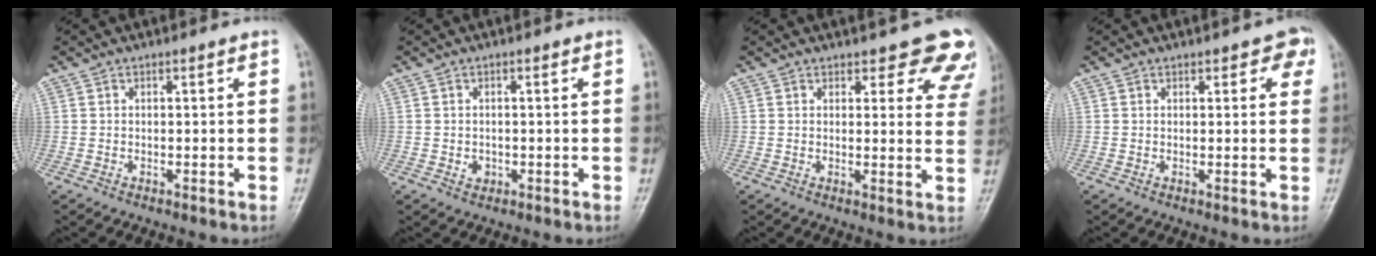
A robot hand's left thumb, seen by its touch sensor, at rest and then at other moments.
{"total": 1.6, "force": [-0.3, 1.4, 0.7], "torque": [-0.004, 0.002, -0.001]}
{"total": 9.4, "force": [8.0, 4.0, 3.0], "torque": [0.023, -0.041, 0.063]}
{"total": 3.3, "force": [1.8, 1.8, 2.1], "torque": [0.003, -0.003, 0.015]}